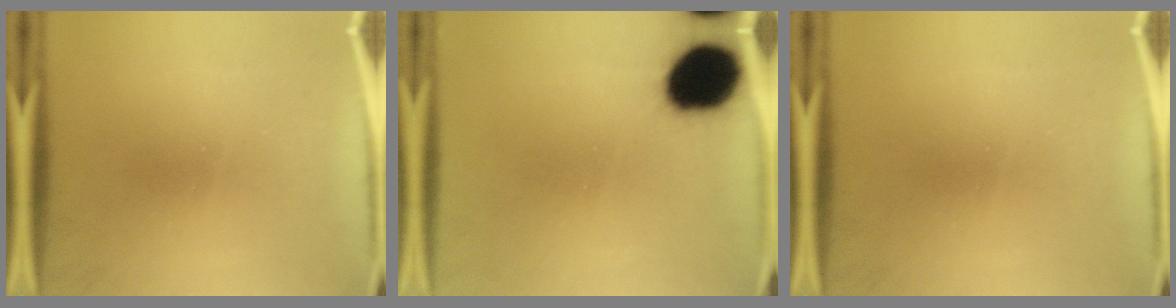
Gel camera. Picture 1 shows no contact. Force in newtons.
{"total": 16.5}
{"total": 0.0}